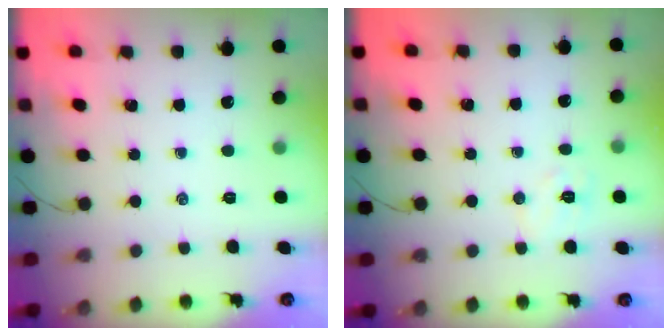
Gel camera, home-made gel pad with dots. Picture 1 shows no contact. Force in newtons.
{"total": 6.0, "press": 5.9, "slide": 1.1}